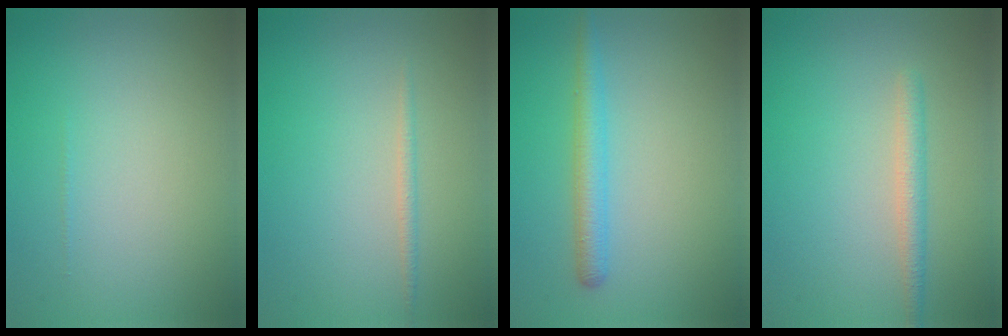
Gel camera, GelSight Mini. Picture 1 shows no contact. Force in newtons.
{"total": 0.8, "press": 0.8, "slide": 0.0}
{"total": 2.6, "press": 2.6, "slide": 0.1}
{"total": 1.8, "press": 1.8, "slide": 0.1}